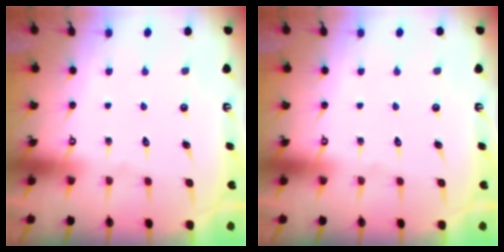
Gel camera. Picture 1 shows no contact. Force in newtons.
{"total": 0.0}